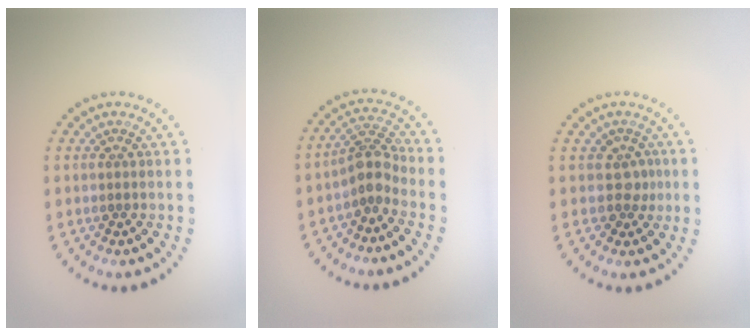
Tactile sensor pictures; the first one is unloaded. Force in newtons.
{"total": 2.6, "press": 2.1, "slide": 1.7}
{"total": 1.8, "press": 1.4, "slide": 1.1}